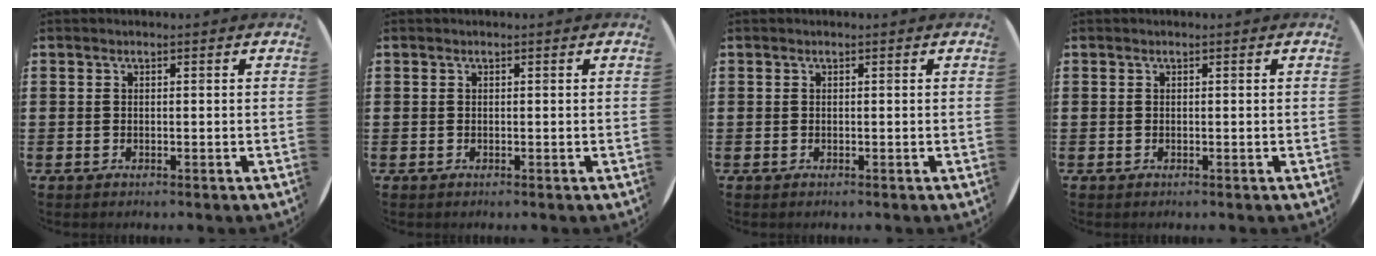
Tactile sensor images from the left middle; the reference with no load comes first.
{"total": 0.0}
{"total": 0.0}
{"total": 0.0}